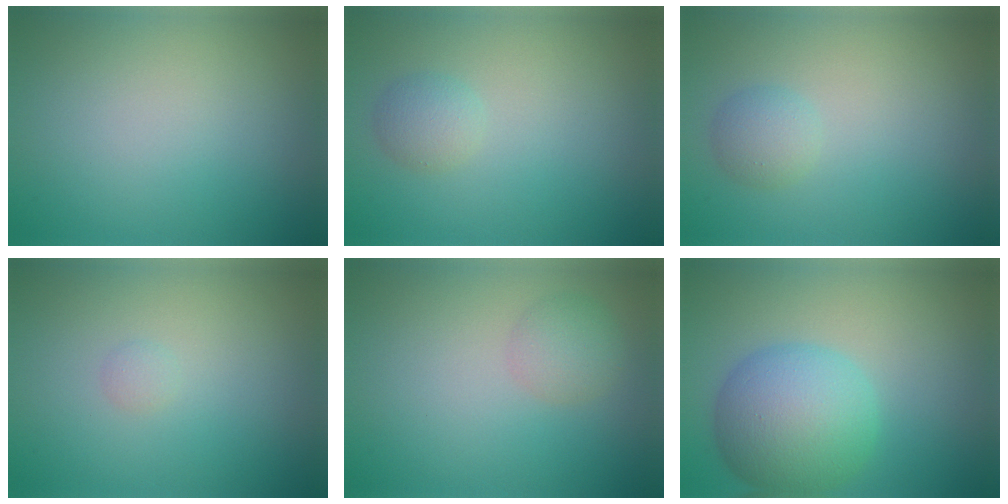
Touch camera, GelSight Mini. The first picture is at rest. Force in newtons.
{"total": 1.7, "press": 1.7, "slide": 0.0}
{"total": 1.7, "press": 1.7, "slide": 0.0}
{"total": 0.5, "press": 0.5, "slide": 0.0}
{"total": 2.2, "press": 2.2, "slide": 0.0}
{"total": 7.5, "press": 7.5, "slide": 0.1}